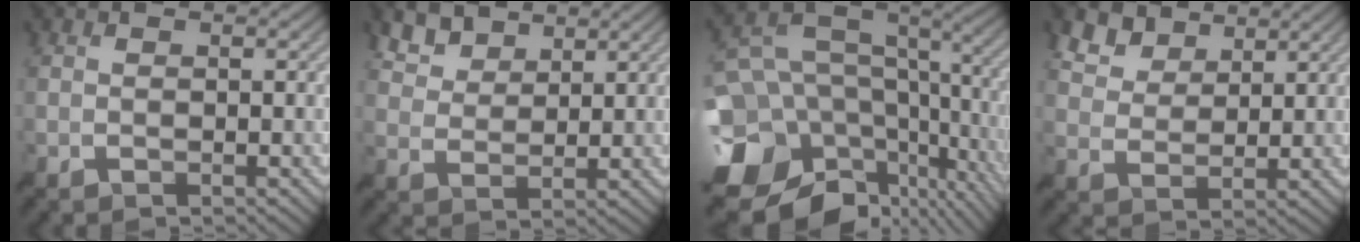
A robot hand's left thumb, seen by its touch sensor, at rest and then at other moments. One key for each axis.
{"total": 5.4, "fx": 4.2, "fy": 2.4, "fz": 2.3, "tx": -0.059, "ty": 0.006, "tz": 0.089}
{"total": 18.5, "fx": -5.4, "fy": 13.6, "fz": 11.3, "tx": -0.251, "ty": -0.004, "tz": -0.057}
{"total": 5.6, "fx": 4.3, "fy": 2.9, "fz": 2.3, "tx": -0.061, "ty": 0.002, "tz": 0.085}